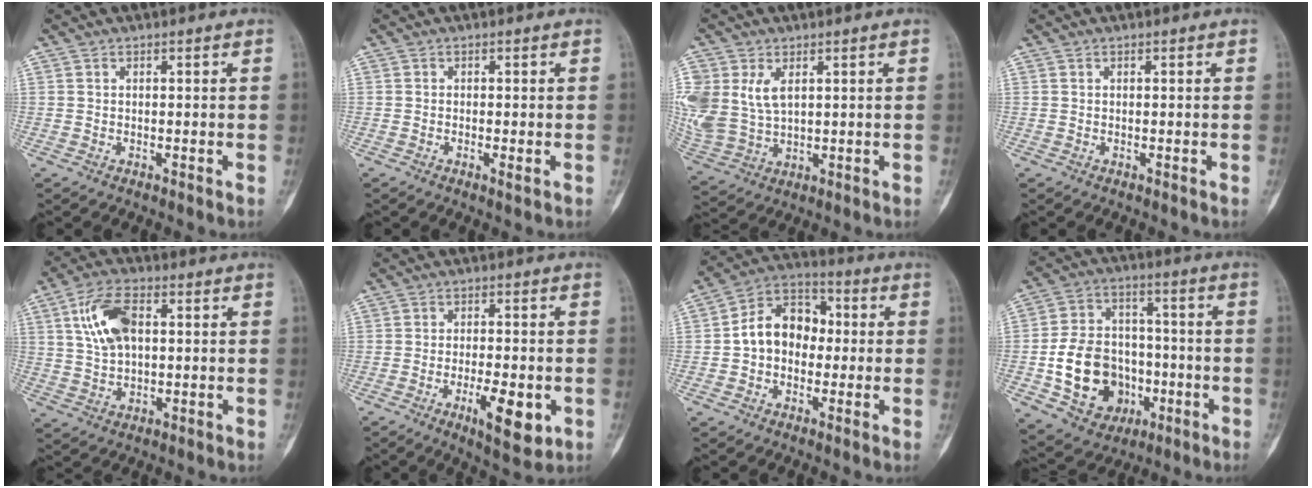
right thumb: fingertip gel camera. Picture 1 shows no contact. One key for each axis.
{"total": 1.1, "fx": -0.4, "fy": 0.2, "fz": 1.0, "tx": -0.018, "ty": -0.003, "tz": -0.008}
{"total": 11.9, "fx": 3.3, "fy": 7.9, "fz": 8.2, "tx": -0.190, "ty": -0.005, "tz": 0.080}
{"total": 0.0}
{"total": 10.0, "fx": 2.5, "fy": 5.4, "fz": 8.1, "tx": -0.151, "ty": 0.006, "tz": 0.047}
{"total": 8.9, "fx": -3.1, "fy": 3.1, "fz": 7.8, "tx": -0.114, "ty": -0.001, "tz": -0.041}
{"total": 11.6, "fx": -0.1, "fy": 8.8, "fz": 7.6, "tx": -0.095, "ty": 0.039, "tz": -0.015}
{"total": 17.3, "fx": -4.3, "fy": 13.6, "fz": 9.9, "tx": -0.135, "ty": 0.036, "tz": -0.058}